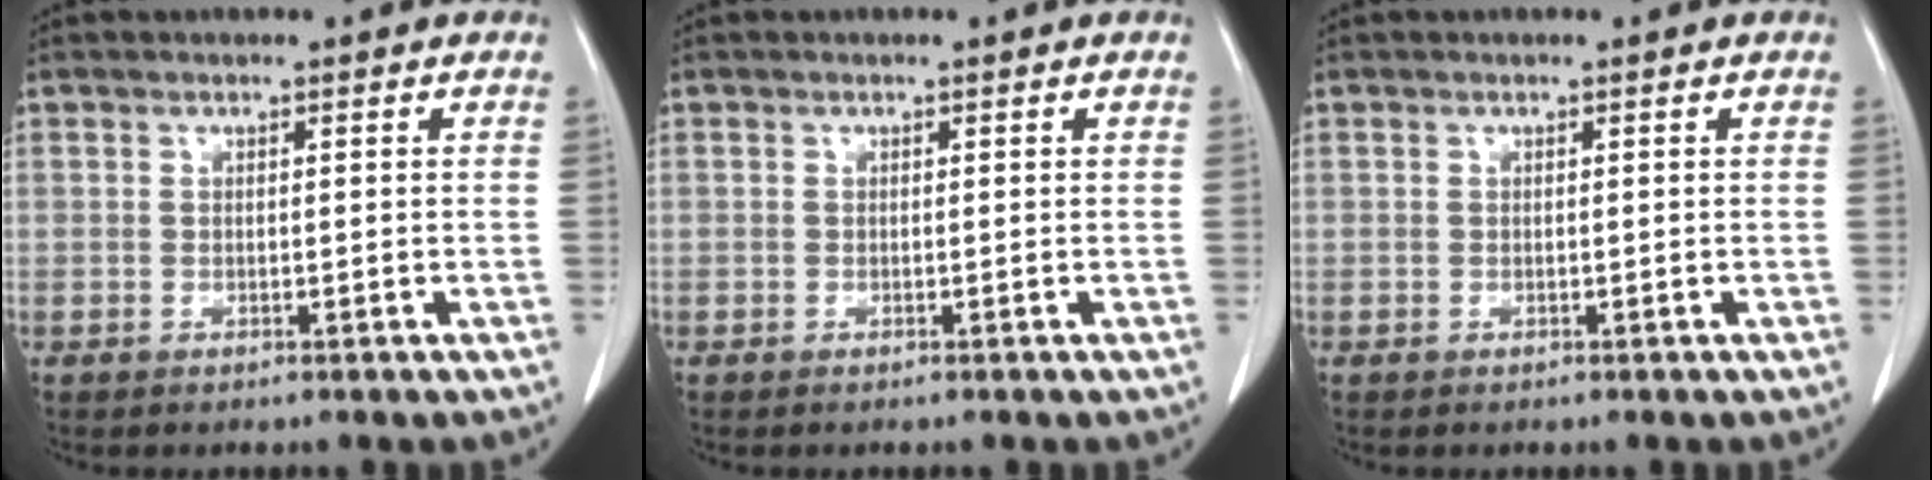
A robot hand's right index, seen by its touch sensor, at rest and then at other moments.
{"total": 0.0}
{"total": 0.0}